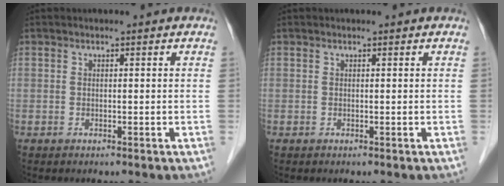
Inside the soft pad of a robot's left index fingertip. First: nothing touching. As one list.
[{"total": 0.0}]